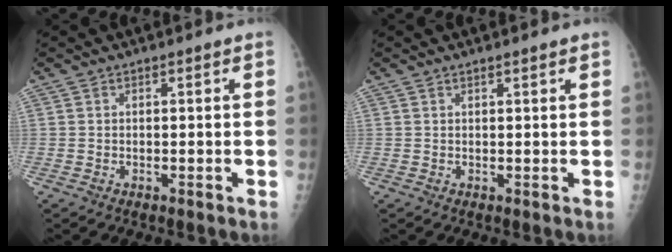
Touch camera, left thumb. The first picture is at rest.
{"total": 1.1, "force": [0.9, 0.1, 0.7], "torque": [-0.007, -0.001, 0.014]}